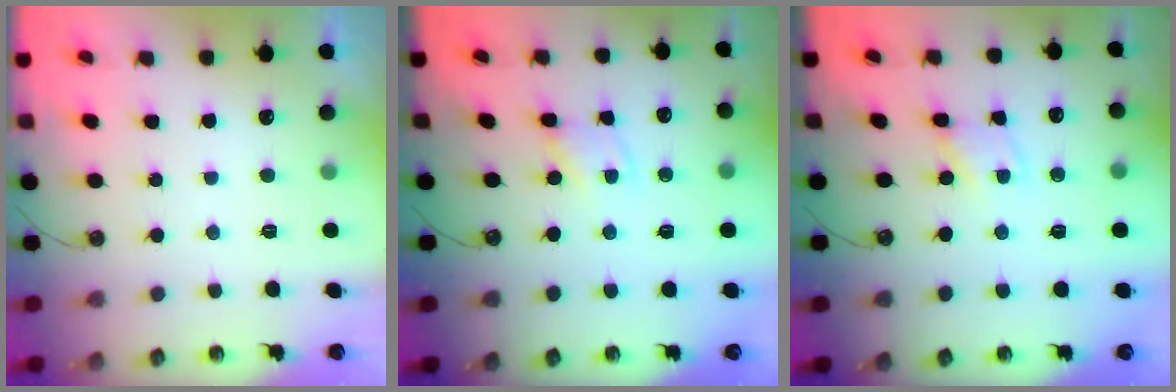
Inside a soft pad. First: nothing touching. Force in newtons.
{"total": 1.2, "press": 1.2, "slide": 0.2}
{"total": 1.2, "press": 1.2, "slide": 0.2}